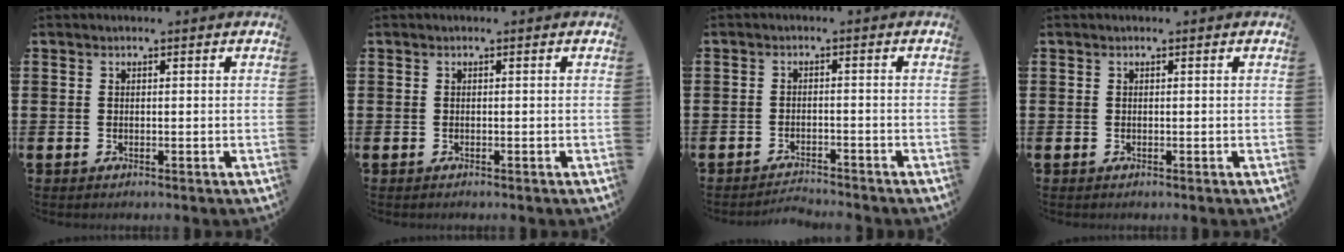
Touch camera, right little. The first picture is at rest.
{"total": 0.0}
{"total": 2.0, "force": [-2.0, -0.1, 0.0], "torque": [-0.004, 0.003, -0.041]}
{"total": 0.0}